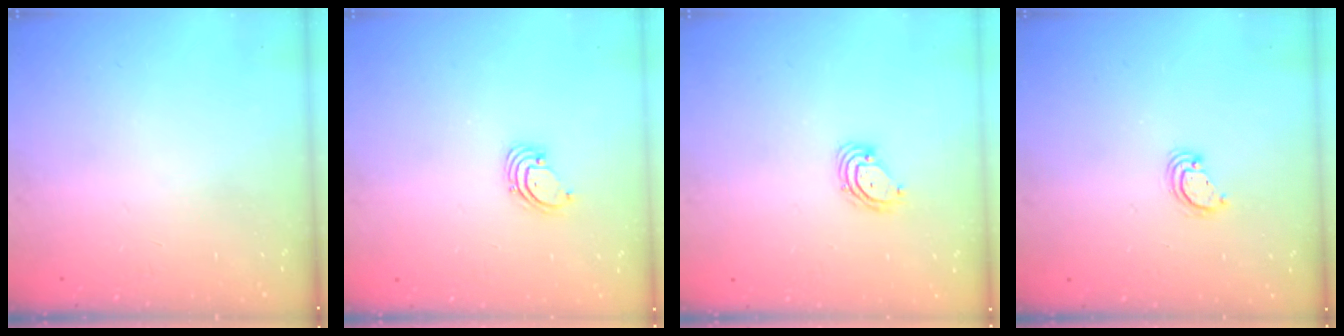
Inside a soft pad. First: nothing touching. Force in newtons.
{"total": 1.5, "press": 1.5, "slide": 0.1}
{"total": 4.7, "press": 4.7, "slide": 0.6}
{"total": 3.4, "press": 3.3, "slide": 0.4}